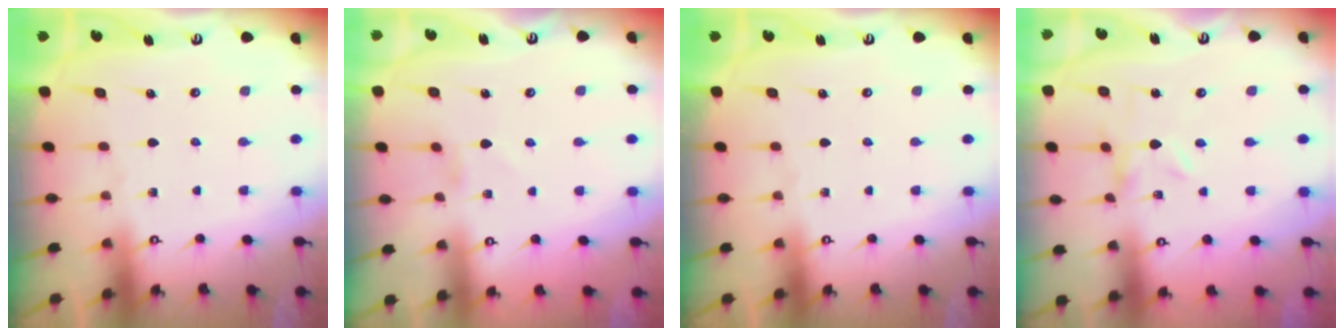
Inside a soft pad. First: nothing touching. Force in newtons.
{"total": 0.8, "press": 0.7, "slide": 0.2}
{"total": 0.0}
{"total": 0.0}